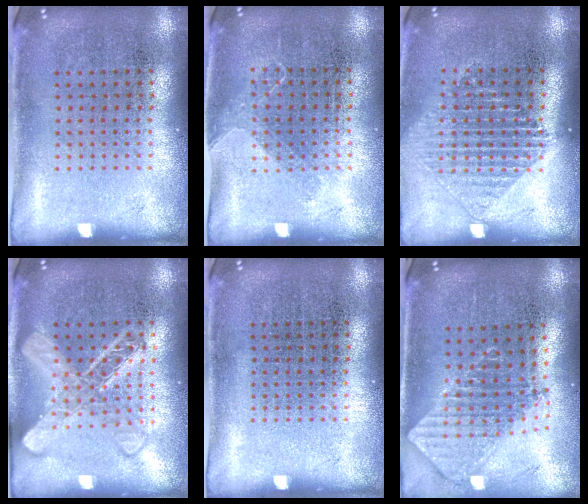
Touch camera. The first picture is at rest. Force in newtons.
{"total": 1.1, "press": 0.8, "slide": 0.7}
{"total": 1.3, "press": 1.3, "slide": 0.5}
{"total": 2.7, "press": 2.6, "slide": 0.5}
{"total": 0.0}
{"total": 1.9, "press": 1.5, "slide": 1.2}